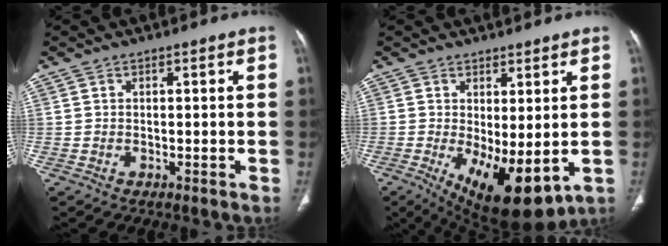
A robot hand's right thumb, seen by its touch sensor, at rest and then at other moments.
{"total": 12.6, "force": [-2.4, 5.1, 11.3], "torque": [-0.173, -0.023, -0.014]}